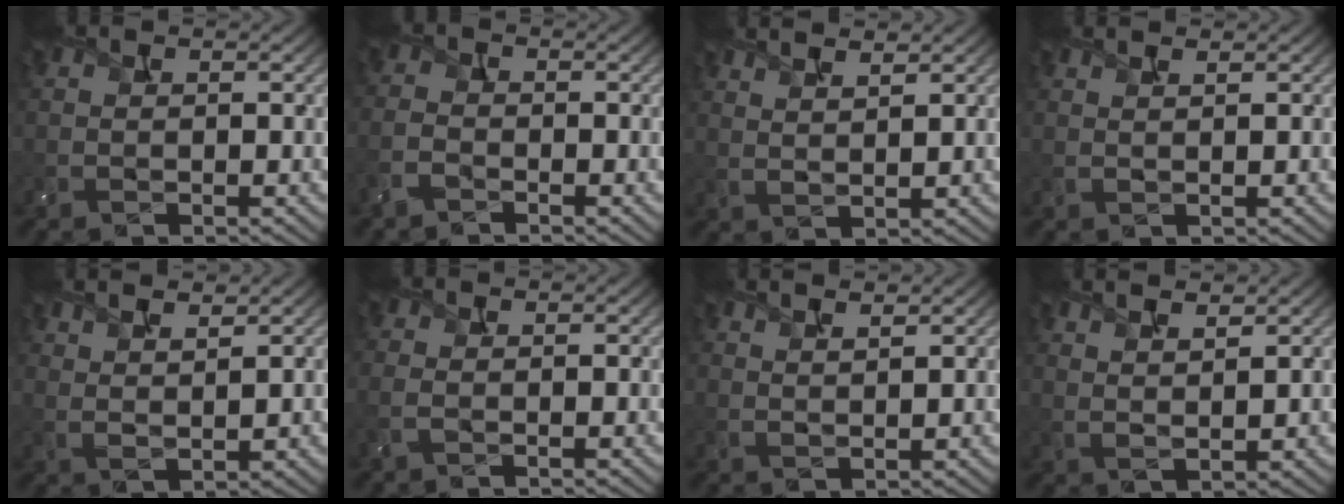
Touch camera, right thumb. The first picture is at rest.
{"total": 2.7, "force": [-1.8, 1.3, 1.5], "torque": [-0.039, -0.003, -0.052]}
{"total": 4.2, "force": [3.2, 0.8, 2.5], "torque": [-0.035, 0.005, 0.050]}
{"total": 1.5, "force": [1.3, 0.1, 0.8], "torque": [-0.021, 0.001, 0.018]}
{"total": 5.0, "force": [3.8, 1.2, 3.0], "torque": [-0.056, 0.006, 0.060]}
{"total": 1.5, "force": [-0.3, 0.6, 1.3], "torque": [-0.041, -0.001, -0.013]}
{"total": 3.3, "force": [2.6, 0.6, 2.0], "torque": [-0.029, 0.003, 0.042]}
{"total": 5.0, "force": [3.8, 1.1, 3.1], "torque": [-0.051, 0.005, 0.058]}